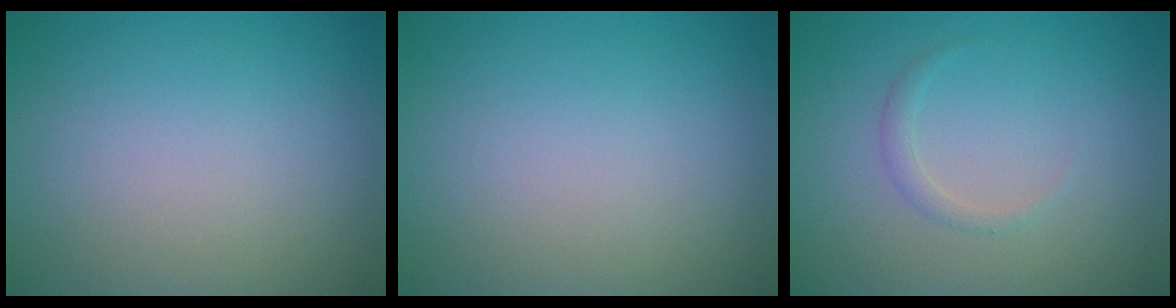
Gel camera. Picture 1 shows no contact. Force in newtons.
{"total": 0.0}
{"total": 0.9, "press": 0.9, "slide": 0.1}